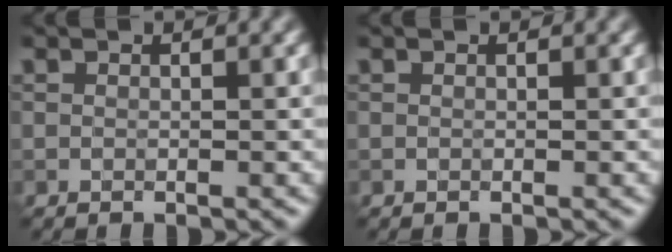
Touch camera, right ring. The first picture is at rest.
{"total": 0.0}